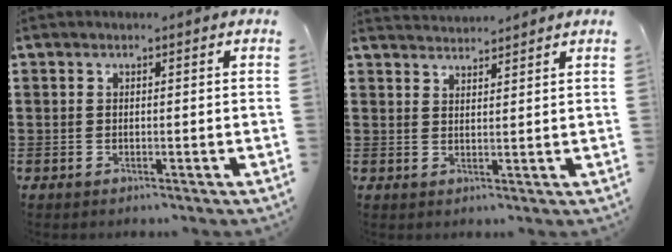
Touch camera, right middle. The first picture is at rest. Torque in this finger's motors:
{"motor_torque": [-0.09, -0.07, -0.18, -0.04]}